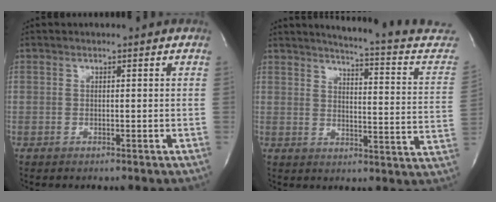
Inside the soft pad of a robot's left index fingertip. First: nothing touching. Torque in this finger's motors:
{"motor_torque": [-0.10, -0.10, 0.12, 0.03]}